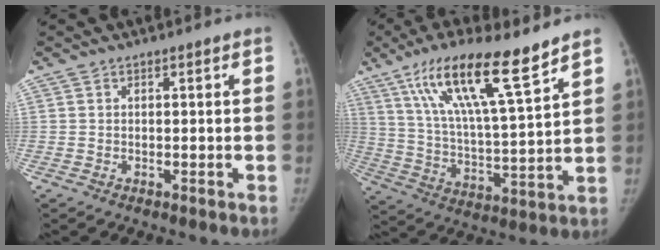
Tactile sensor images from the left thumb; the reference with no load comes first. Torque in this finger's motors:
{"motor_torque": [0.37, 0.17, 1.75, -1.02, 0.17]}